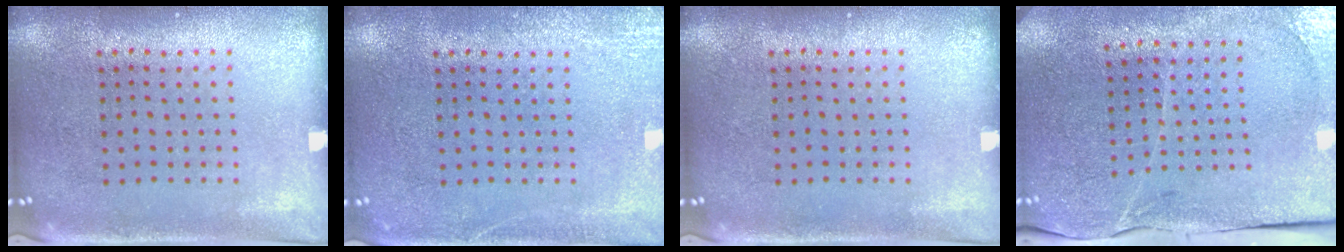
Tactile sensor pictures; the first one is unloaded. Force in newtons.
{"total": 2.8, "press": 2.7, "slide": 0.4}
{"total": 0.0}
{"total": 3.4, "press": 3.3, "slide": 0.4}